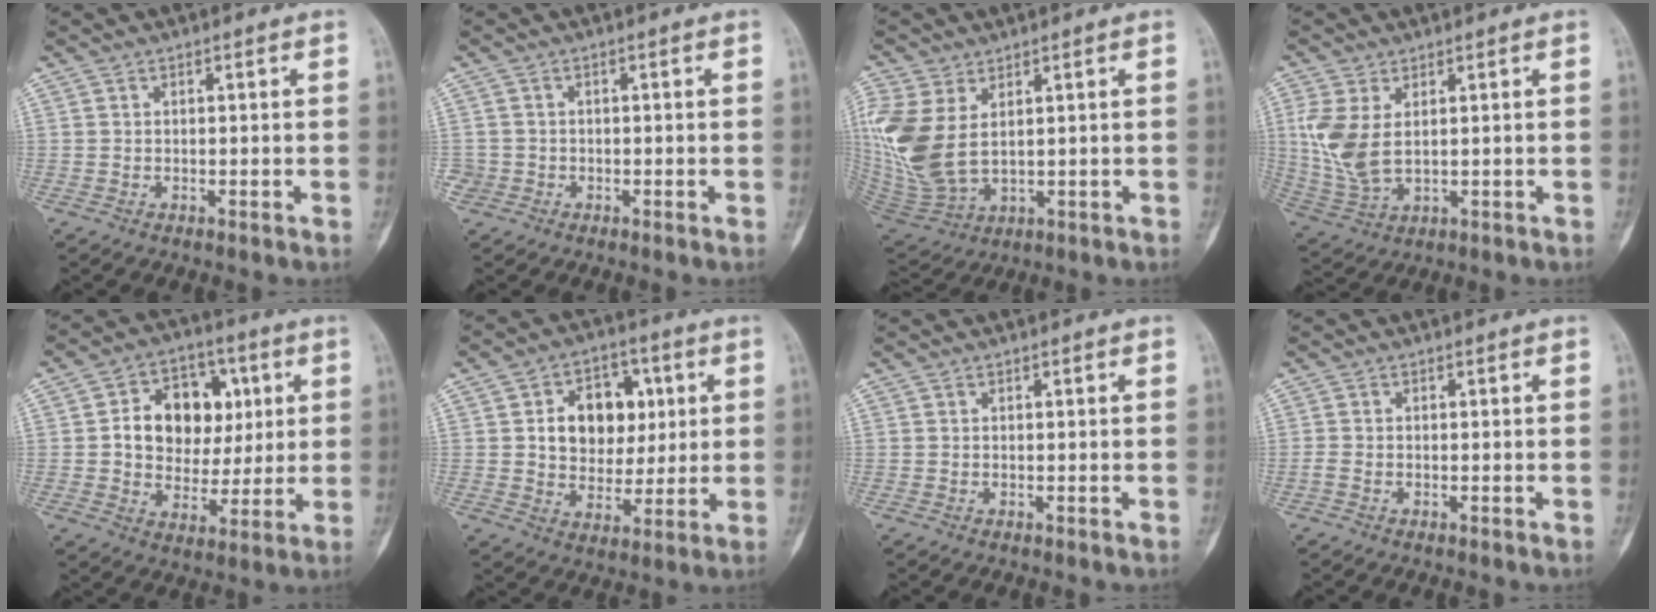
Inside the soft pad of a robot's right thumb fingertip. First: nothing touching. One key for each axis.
{"total": 2.2, "fx": -0.9, "fy": 2.0, "fz": 0.1, "tx": 0.006, "ty": 0.010, "tz": -0.021}
{"total": 14.9, "fx": 3.2, "fy": 9.2, "fz": 11.3, "tx": -0.279, "ty": -0.013, "tz": 0.082}
{"total": 8.9, "fx": 1.6, "fy": 5.1, "fz": 7.2, "tx": -0.169, "ty": -0.005, "tz": 0.048}
{"total": 14.6, "fx": 2.8, "fy": 11.4, "fz": 8.8, "tx": -0.085, "ty": 0.011, "tz": 0.048}
{"total": 13.0, "fx": 2.7, "fy": 9.9, "fz": 8.1, "tx": -0.069, "ty": 0.002, "tz": 0.048}
{"total": 0.0}
{"total": 0.8, "fx": -0.4, "fy": 0.4, "fz": 0.6, "tx": -0.013, "ty": -0.002, "tz": -0.011}